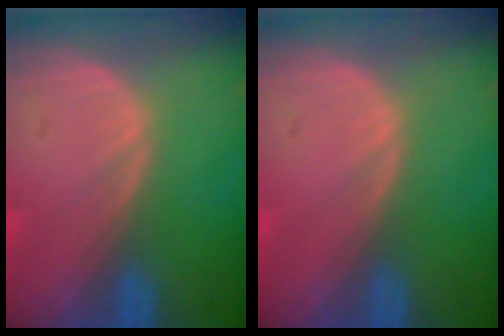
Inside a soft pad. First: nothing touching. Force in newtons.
{"total": 0.0}